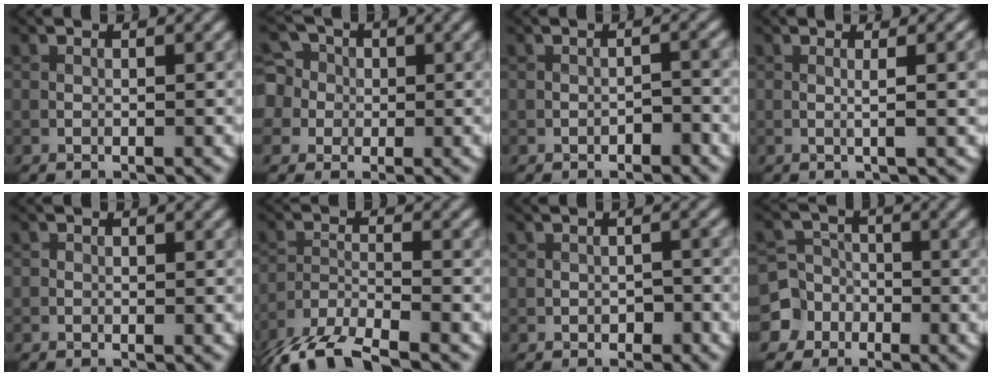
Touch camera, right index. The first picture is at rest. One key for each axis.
{"total": 7.0, "fx": 0.8, "fy": 6.4, "fz": 2.6, "tx": -0.057, "ty": 0.037, "tz": -0.031}
{"total": 0.9, "fx": -0.7, "fy": 0.4, "fz": 0.5, "tx": -0.005, "ty": 0.005, "tz": -0.009}
{"total": 2.5, "fx": 0.3, "fy": 0.3, "fz": 2.4, "tx": -0.032, "ty": 0.004, "tz": 0.002}
{"total": 0.6, "fx": -0.4, "fy": 0.4, "fz": 0.1, "tx": 0.003, "ty": -0.001, "tz": -0.008}
{"total": 6.6, "fx": -5.4, "fy": 1.6, "fz": 3.4, "tx": -0.069, "ty": -0.015, "tz": -0.105}
{"total": 0.9, "fx": -0.5, "fy": 0.6, "fz": 0.4, "tx": -0.002, "ty": 0.002, "tz": -0.005}
{"total": 5.6, "fx": -2.9, "fy": 4.8, "fz": 0.3, "tx": 0.009, "ty": 0.000, "tz": -0.081}